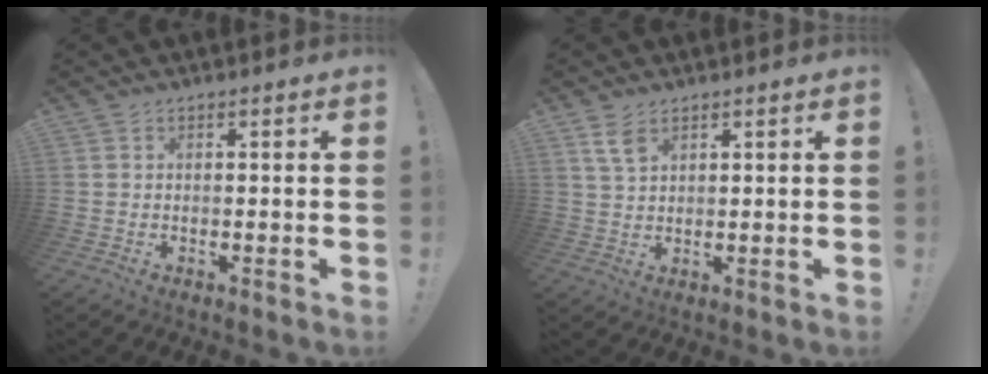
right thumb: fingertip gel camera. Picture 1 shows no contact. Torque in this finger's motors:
{"motor_torque": [-0.28, 0.43, 0.46, 0.32, 0.00]}